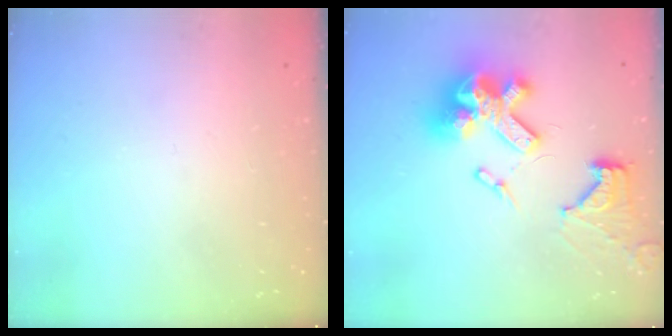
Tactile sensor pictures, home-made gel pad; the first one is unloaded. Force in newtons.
{"total": 20.1, "press": 20.0, "slide": 1.9}